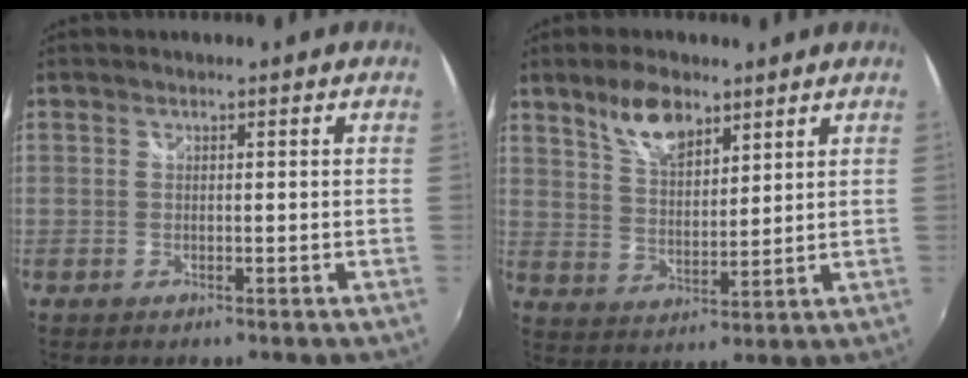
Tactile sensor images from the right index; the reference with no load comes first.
{"total": 8.4, "force": [5.7, 3.6, 5.0], "torque": [-0.089, 0.010, 0.108]}